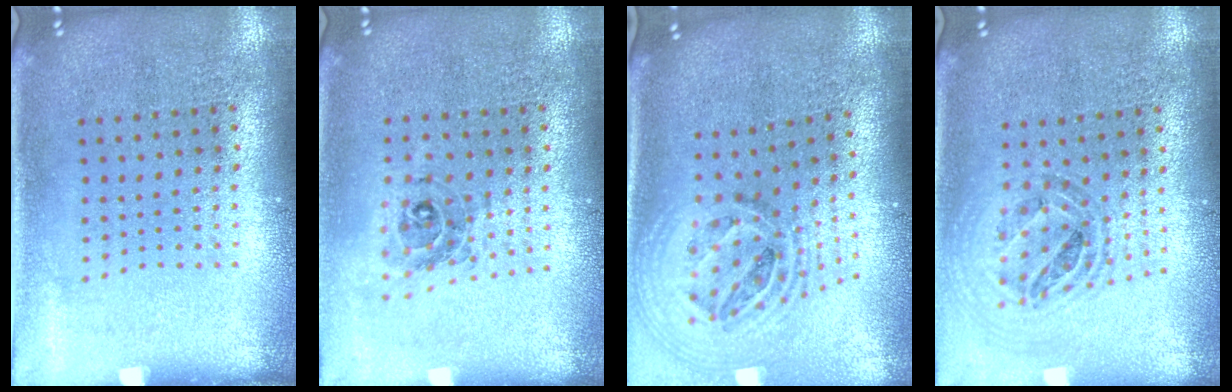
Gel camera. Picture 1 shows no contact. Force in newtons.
{"total": 0.8, "press": 0.8, "slide": 0.2}
{"total": 2.0, "press": 1.6, "slide": 1.3}
{"total": 1.0, "press": 1.0, "slide": 0.1}